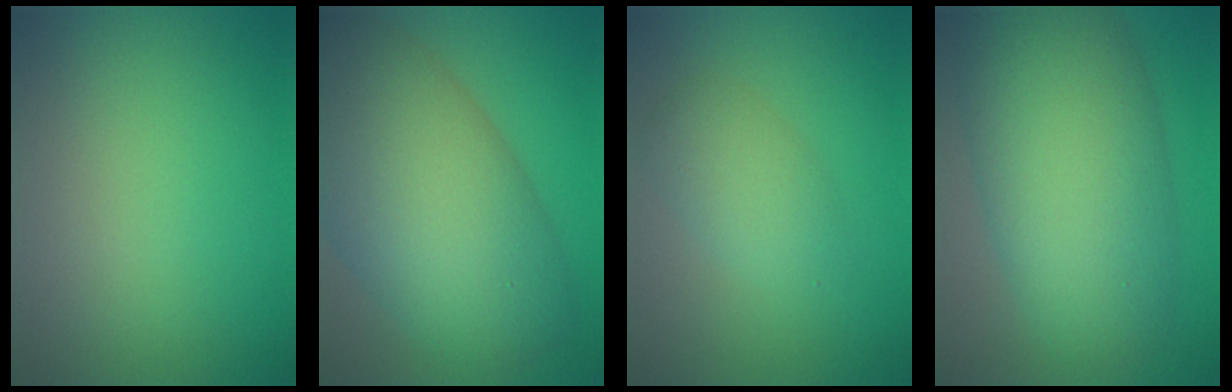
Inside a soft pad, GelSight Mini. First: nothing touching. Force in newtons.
{"total": 13.0, "press": 13.0, "slide": 0.6}
{"total": 2.7, "press": 2.7, "slide": 0.1}
{"total": 10.9, "press": 10.9, "slide": 0.4}